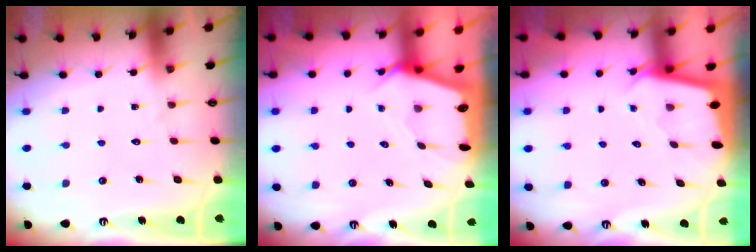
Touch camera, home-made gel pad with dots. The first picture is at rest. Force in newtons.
{"total": 2.4, "press": 2.4, "slide": 0.3}
{"total": 1.9, "press": 1.9, "slide": 0.1}